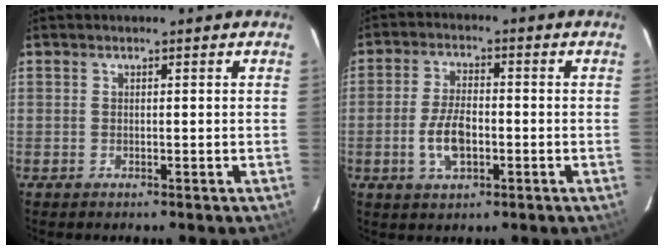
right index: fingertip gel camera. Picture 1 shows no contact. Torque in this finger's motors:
{"motor_torque": [0.97, -0.18, 0.51, 0.05]}